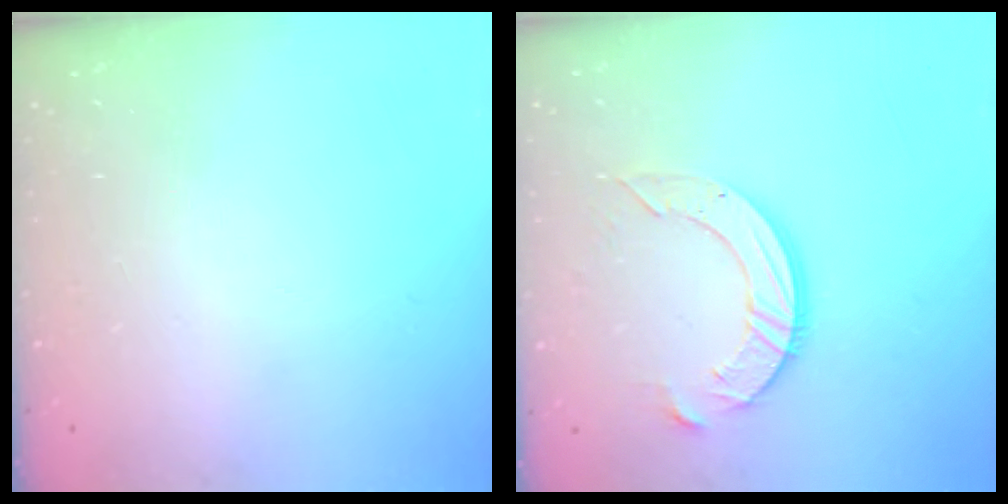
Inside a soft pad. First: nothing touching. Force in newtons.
{"total": 10.0, "press": 10.0, "slide": 1.0}